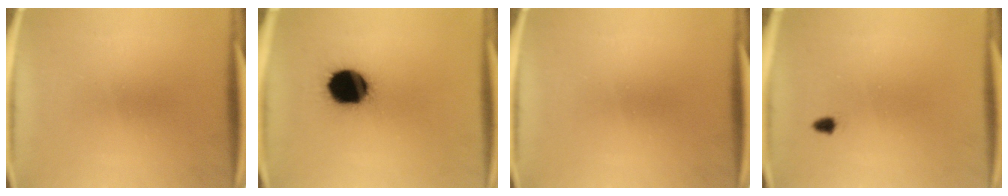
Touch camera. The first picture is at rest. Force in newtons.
{"total": 17.1}
{"total": 0.0}
{"total": 1.1}